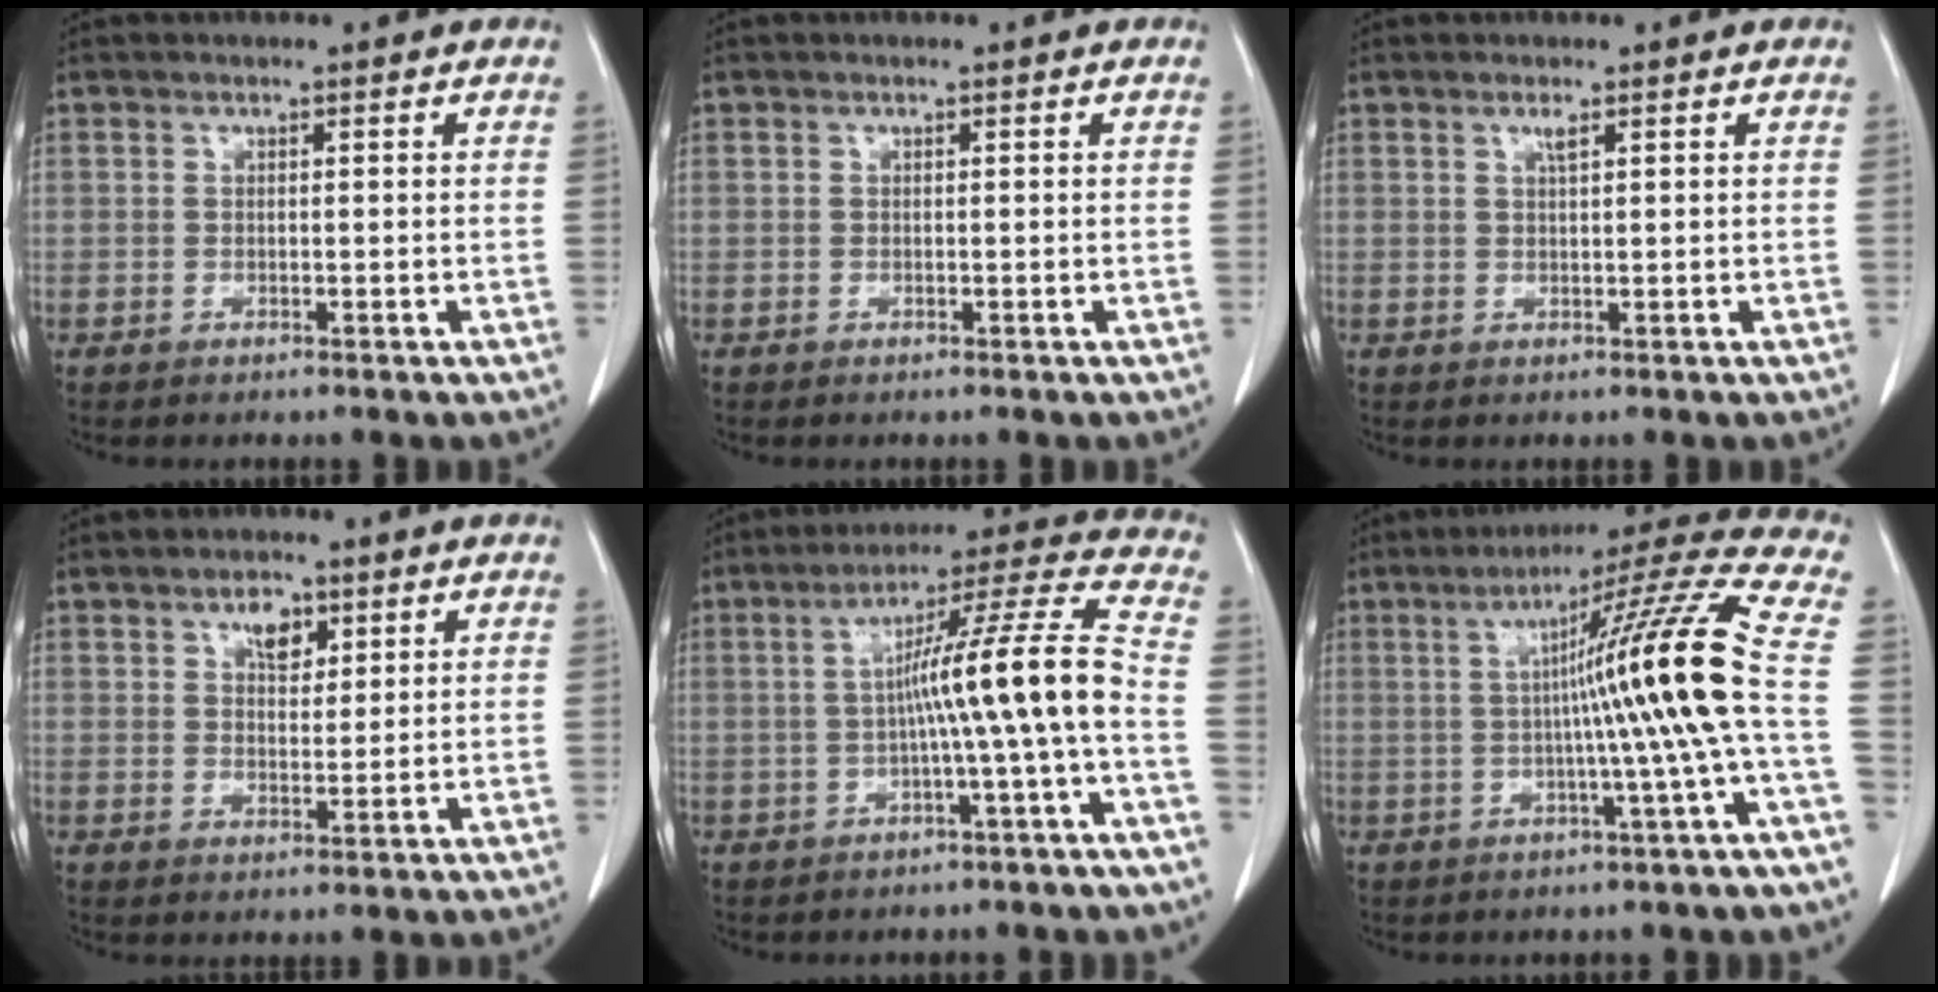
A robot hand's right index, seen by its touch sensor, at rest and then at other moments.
{"total": 0.0}
{"total": 1.1, "force": [0.6, 0.0, 0.9], "torque": [-0.018, -0.001, 0.013]}
{"total": 3.8, "force": [2.0, 2.1, 2.4], "torque": [-0.038, 0.002, 0.035]}
{"total": 11.6, "force": [-2.0, -1.6, 11.3], "torque": [-0.176, 0.025, -0.032]}
{"total": 14.7, "force": [-0.5, -2.9, 14.5], "torque": [-0.200, 0.010, -0.009]}